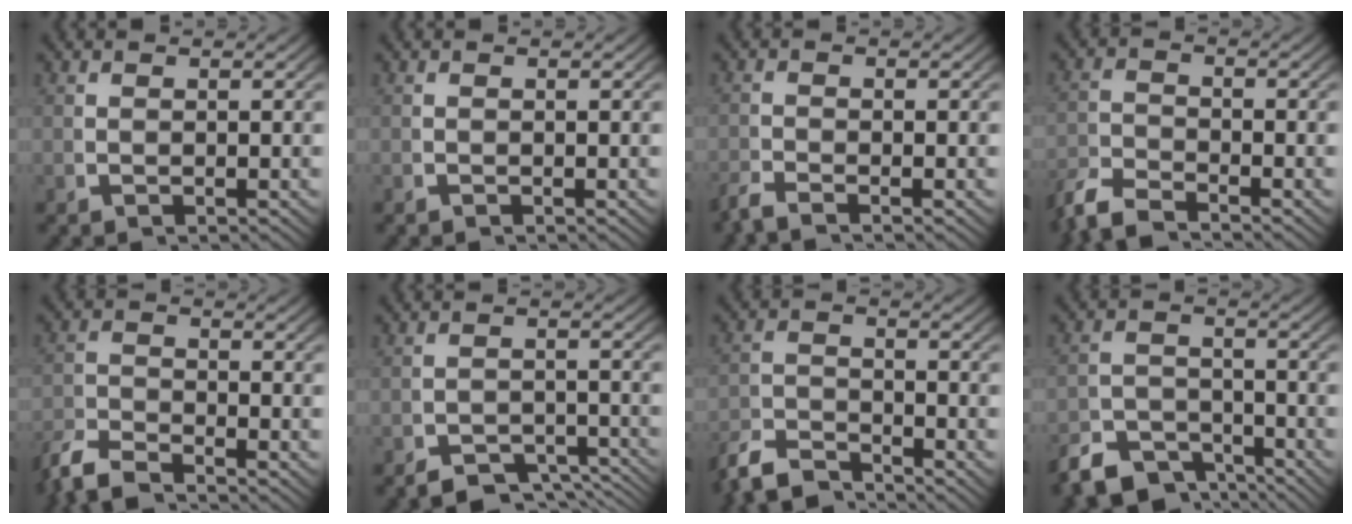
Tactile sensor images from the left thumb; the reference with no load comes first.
{"total": 0.0}
{"total": 1.9, "force": [-1.8, 0.3, 0.5], "torque": [-0.007, -0.007, -0.037]}
{"total": 3.7, "force": [-3.5, 0.9, 1.0], "torque": [-0.019, -0.011, -0.067]}
{"total": 3.9, "force": [-3.7, 1.0, 1.0], "torque": [-0.020, -0.012, -0.069]}
{"total": 4.3, "force": [-3.0, 2.2, 2.2], "torque": [-0.025, -0.020, -0.052]}
{"total": 4.8, "force": [-4.5, 1.1, 1.1], "torque": [-0.020, -0.017, -0.082]}
{"total": 6.2, "force": [-4.8, 3.1, 2.2], "torque": [-0.024, -0.023, -0.084]}